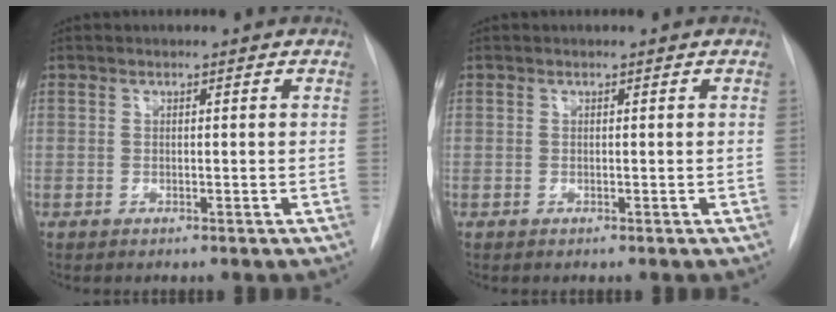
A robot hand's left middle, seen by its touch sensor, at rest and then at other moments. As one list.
[{"total": 0.0}]